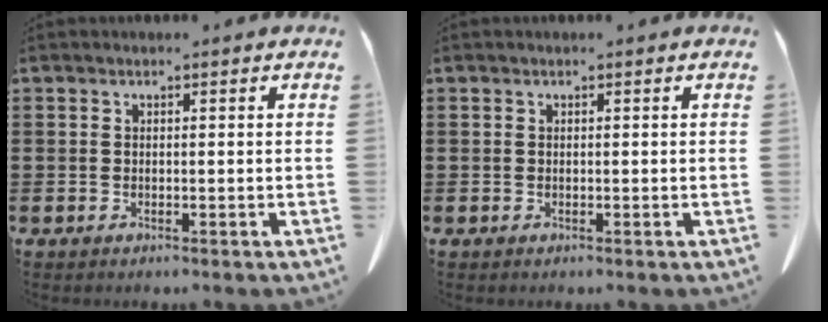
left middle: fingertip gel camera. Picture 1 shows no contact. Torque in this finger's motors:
{"motor_torque": [-2.14, 0.00, -0.02, 0.00]}